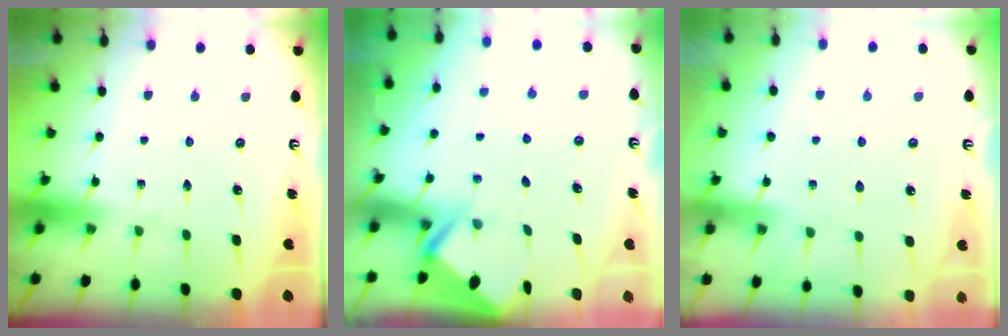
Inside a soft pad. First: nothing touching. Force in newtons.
{"total": 2.9, "press": 2.8, "slide": 0.4}
{"total": 5.3, "press": 5.2, "slide": 0.6}